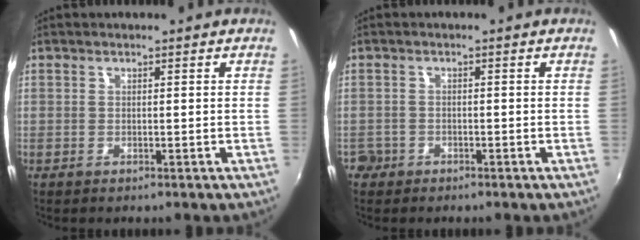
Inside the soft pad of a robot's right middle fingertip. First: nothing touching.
{"total": 2.9, "force": [-1.8, 2.3, 0.4], "torque": [-0.017, -0.001, -0.033]}